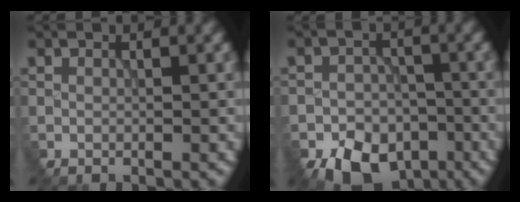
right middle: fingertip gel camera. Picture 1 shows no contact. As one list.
[{"total": 7.2, "force": [-4.9, 4.3, 3.0], "torque": [-0.042, -0.021, -0.076]}]